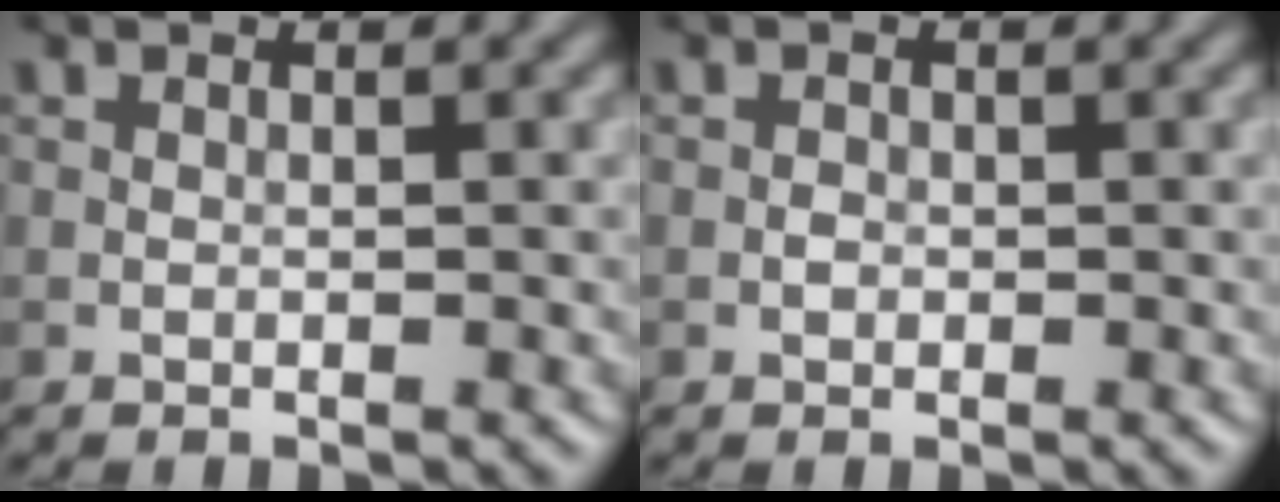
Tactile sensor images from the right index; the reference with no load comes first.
{"total": 0.6, "force": [-0.1, 0.5, 0.3], "torque": [-0.003, -0.001, -0.003]}